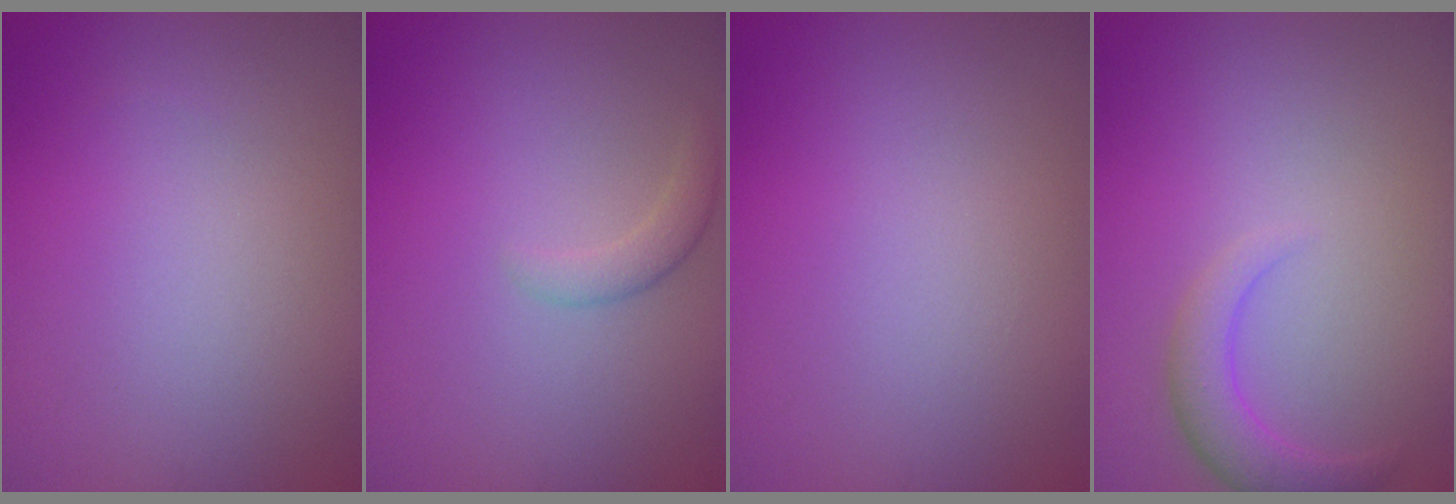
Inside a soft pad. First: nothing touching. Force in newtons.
{"total": 1.4, "press": 1.4, "slide": 0.1}
{"total": 0.0}
{"total": 2.8, "press": 2.8, "slide": 0.3}